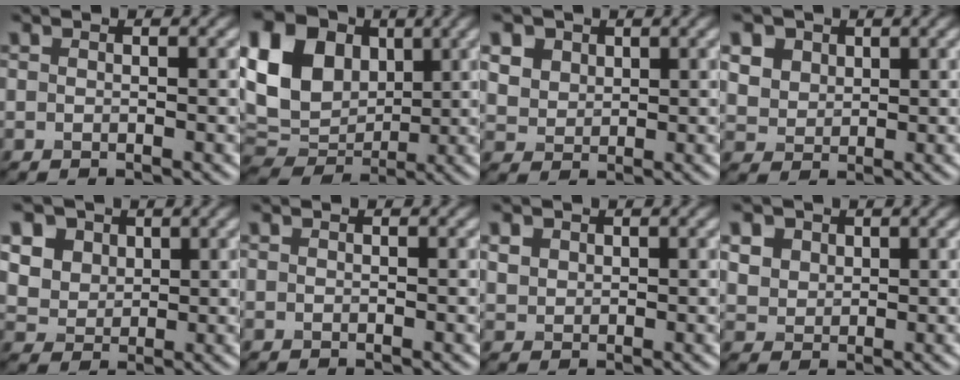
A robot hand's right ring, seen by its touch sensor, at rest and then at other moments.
{"total": 14.1, "force": [3.6, 10.8, 8.3], "torque": [-0.189, 0.039, 0.055]}
{"total": 5.8, "force": [3.3, 4.1, 2.5], "torque": [-0.079, 0.010, 0.061]}
{"total": 6.5, "force": [3.6, 4.7, 2.8], "torque": [-0.087, 0.012, 0.063]}
{"total": 10.0, "force": [5.0, 7.5, 4.3], "torque": [-0.112, 0.028, 0.079]}
{"total": 0.0}
{"total": 1.6, "force": [0.9, 1.2, 0.5], "torque": [-0.015, -0.003, 0.020]}
{"total": 5.1, "force": [2.8, 3.6, 2.2], "torque": [-0.073, 0.010, 0.053]}